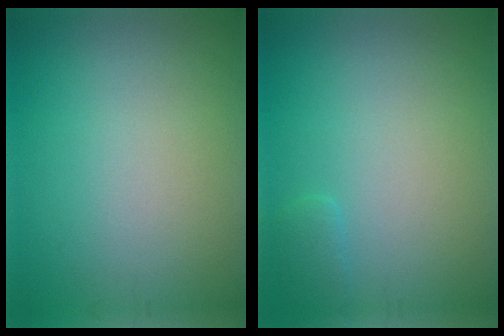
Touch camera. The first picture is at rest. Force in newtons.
{"total": 0.9, "press": 0.9, "slide": 0.1}